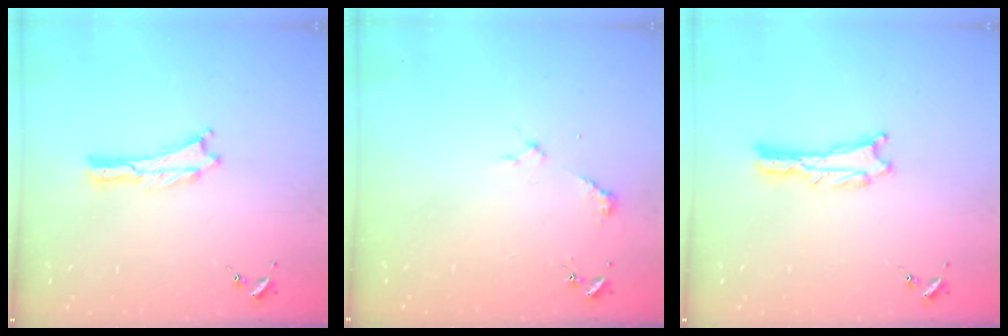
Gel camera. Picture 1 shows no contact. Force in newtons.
{"total": 2.3, "press": 2.3, "slide": 0.1}
{"total": 0.6, "press": 0.6, "slide": 0.1}